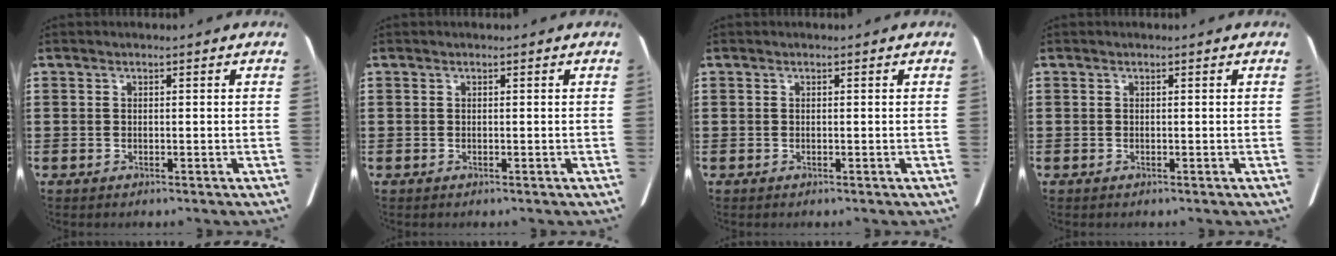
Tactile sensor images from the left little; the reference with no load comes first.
{"total": 0.0}
{"total": 0.0}
{"total": 0.0}